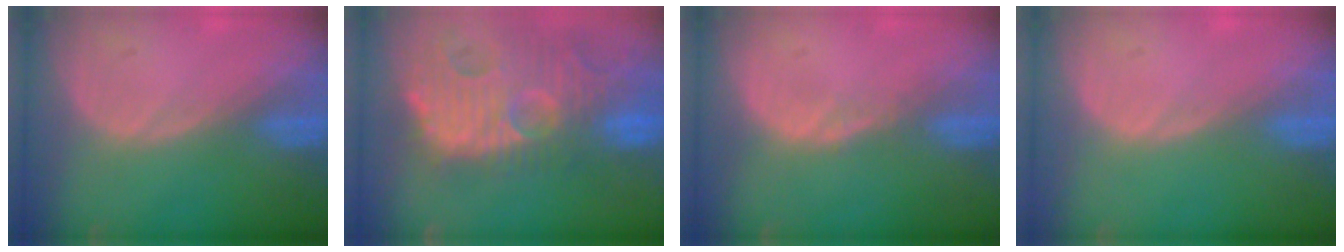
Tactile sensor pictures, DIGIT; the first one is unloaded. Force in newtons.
{"total": 14.4, "press": 12.6, "slide": 7.1}
{"total": 1.0, "press": 1.0, "slide": 0.1}
{"total": 0.0}